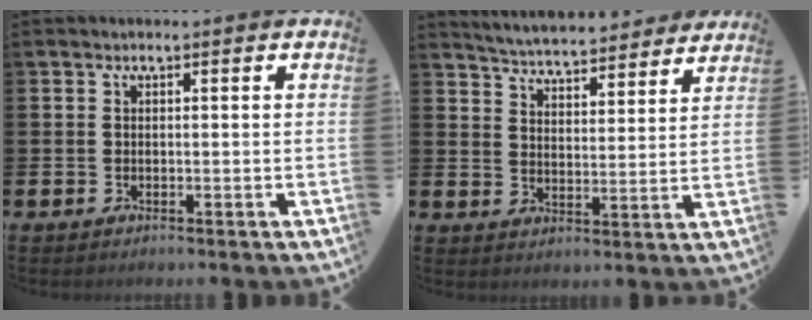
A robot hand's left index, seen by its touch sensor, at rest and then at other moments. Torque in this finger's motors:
{"motor_torque": [1.07, -1.07, 0.29, 0.05]}